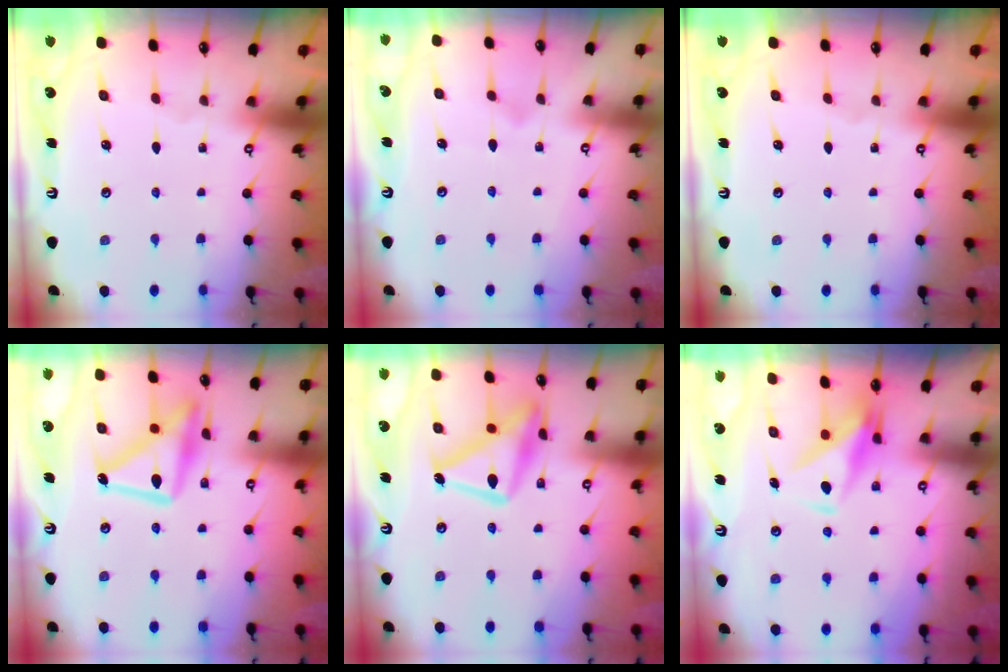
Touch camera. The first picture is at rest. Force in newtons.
{"total": 7.1, "press": 7.1, "slide": 0.3}
{"total": 0.0}
{"total": 16.2, "press": 16.2, "slide": 1.2}
{"total": 16.1, "press": 16.0, "slide": 0.7}
{"total": 8.8, "press": 8.8, "slide": 0.8}